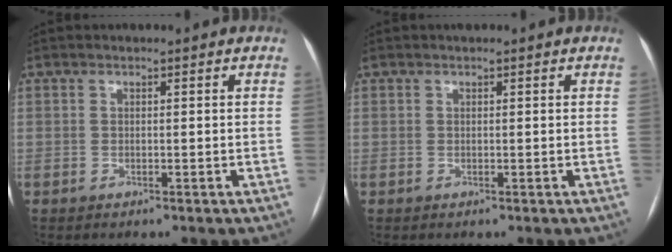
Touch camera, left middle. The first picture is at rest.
{"total": 0.8, "force": [0.6, 0.2, 0.5], "torque": [-0.014, 0.019, 0.011]}